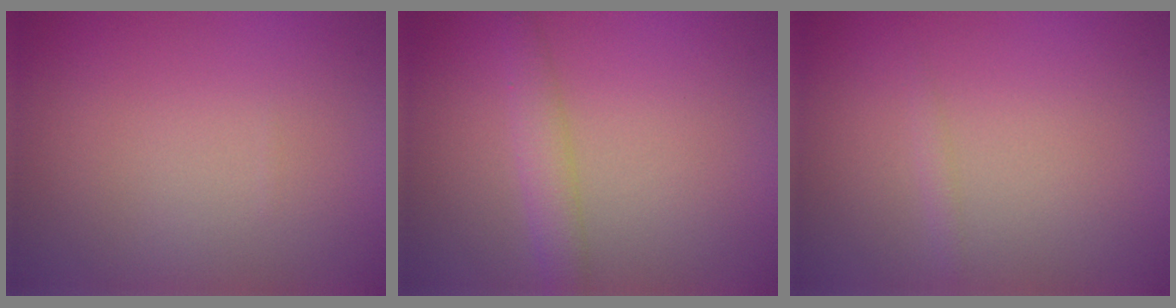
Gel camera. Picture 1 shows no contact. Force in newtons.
{"total": 2.2, "press": 2.2, "slide": 0.1}
{"total": 0.6, "press": 0.6, "slide": 0.0}